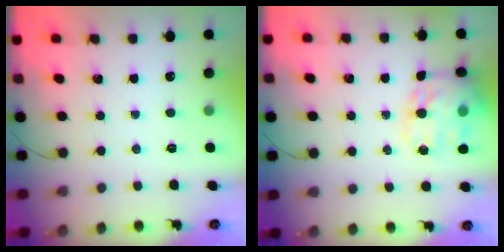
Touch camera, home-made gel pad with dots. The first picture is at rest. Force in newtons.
{"total": 15.6, "press": 15.4, "slide": 2.7}